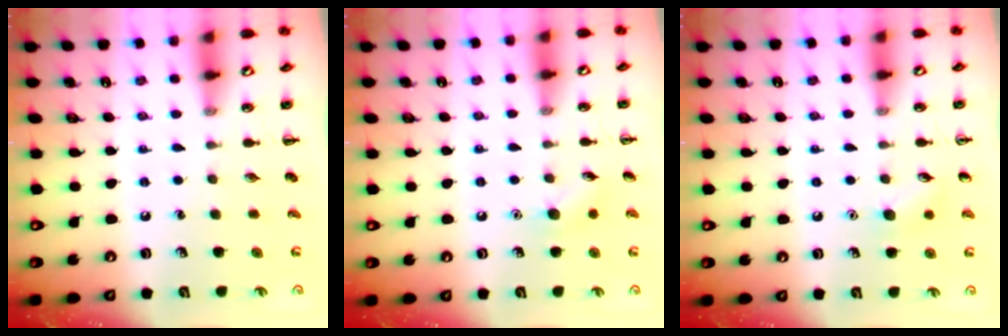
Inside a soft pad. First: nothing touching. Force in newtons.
{"total": 6.4, "press": 6.1, "slide": 1.9}
{"total": 6.5, "press": 6.3, "slide": 1.7}